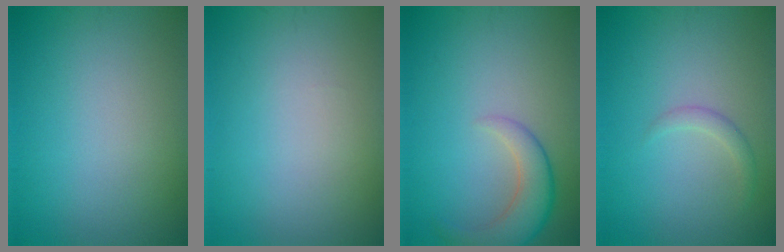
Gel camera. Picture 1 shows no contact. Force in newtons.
{"total": 0.0}
{"total": 4.0, "press": 4.0, "slide": 0.2}
{"total": 1.3, "press": 1.3, "slide": 0.1}